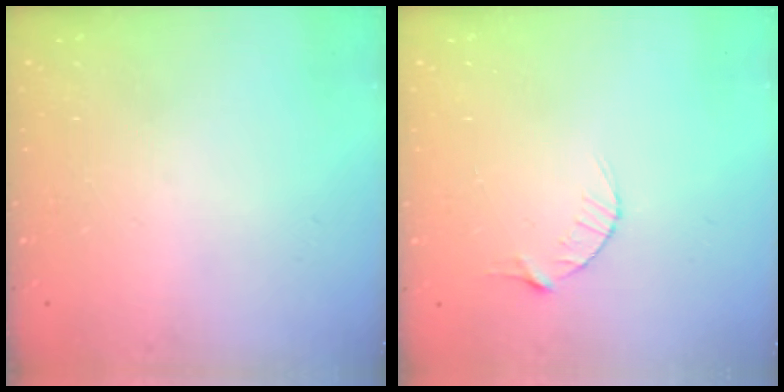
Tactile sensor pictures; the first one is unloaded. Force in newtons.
{"total": 3.4, "press": 3.4, "slide": 0.4}